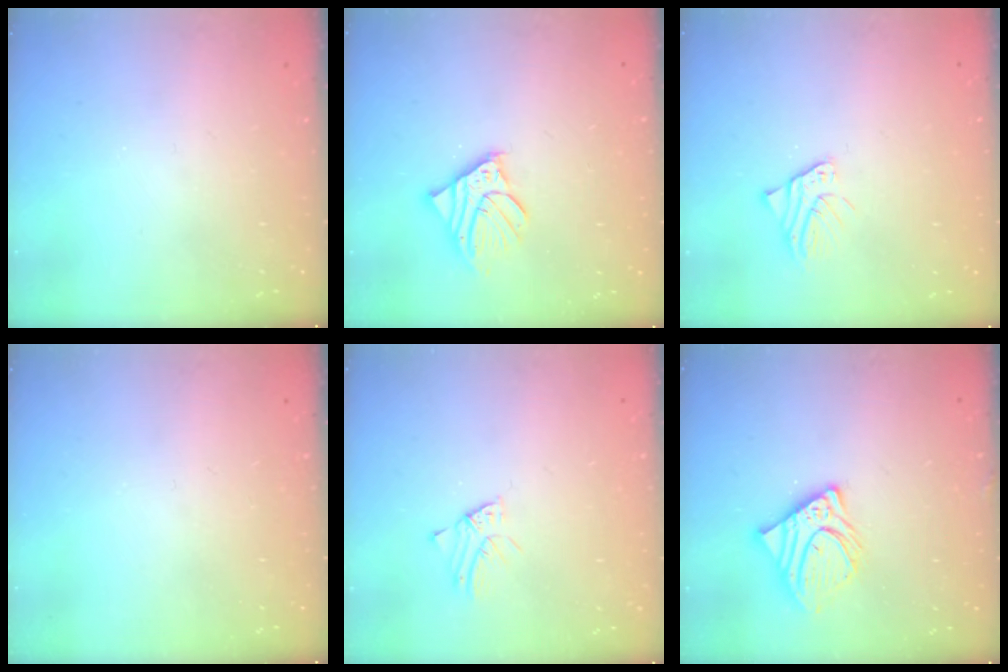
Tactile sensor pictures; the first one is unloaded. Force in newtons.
{"total": 8.9, "press": 8.8, "slide": 1.5}
{"total": 2.8, "press": 2.8, "slide": 0.2}
{"total": 0.0}
{"total": 1.5, "press": 1.5, "slide": 0.0}
{"total": 12.7, "press": 12.5, "slide": 2.0}